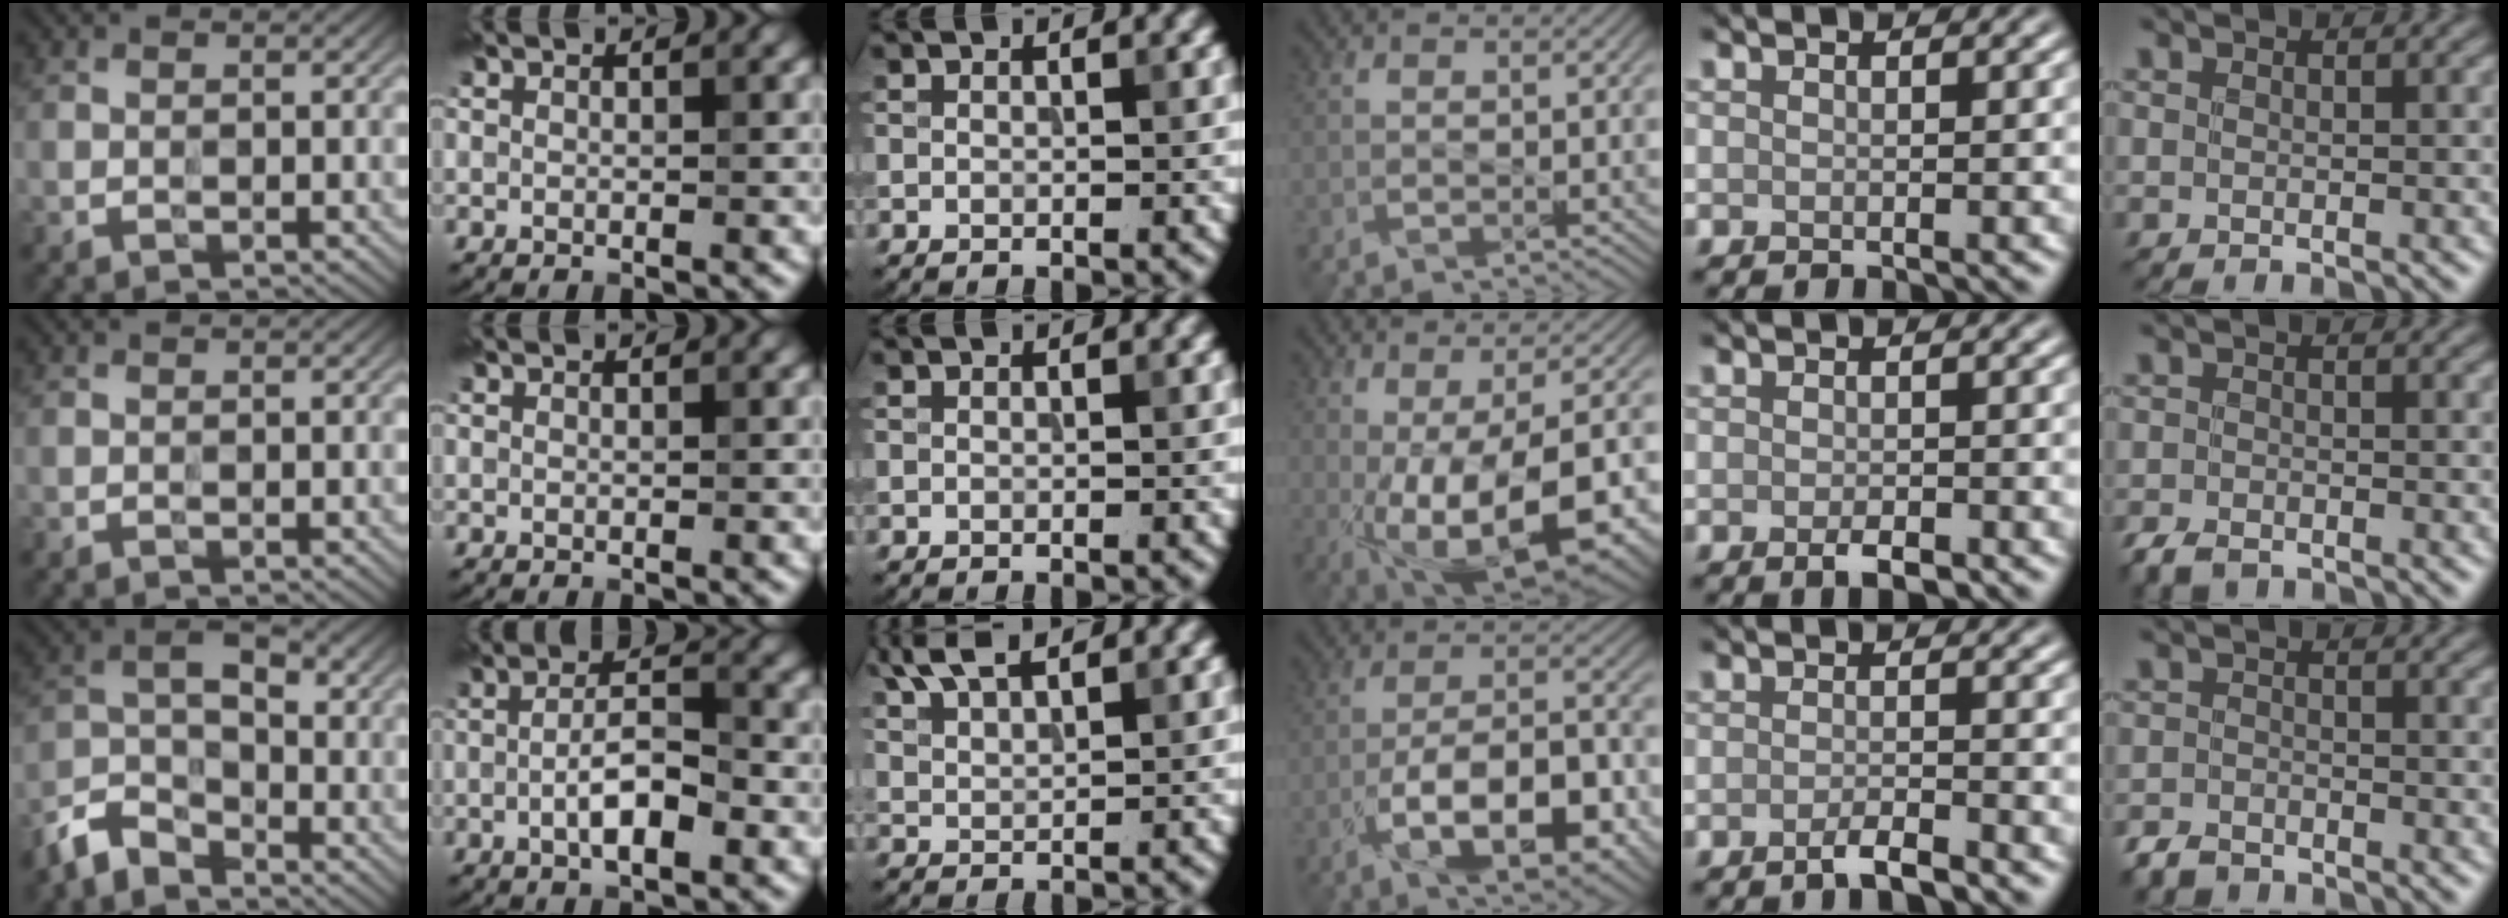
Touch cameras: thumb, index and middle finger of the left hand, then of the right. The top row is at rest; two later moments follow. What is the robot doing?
{"motion": "wipe", "object": "bowl"}